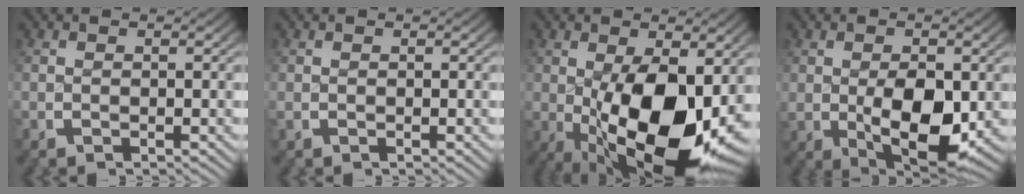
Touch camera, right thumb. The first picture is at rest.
{"total": 0.0}
{"total": 17.4, "force": [-2.6, 9.5, 14.3], "torque": [-0.249, -0.058, -0.007]}
{"total": 8.5, "force": [-1.1, 4.7, 7.0], "torque": [-0.130, -0.043, 0.005]}